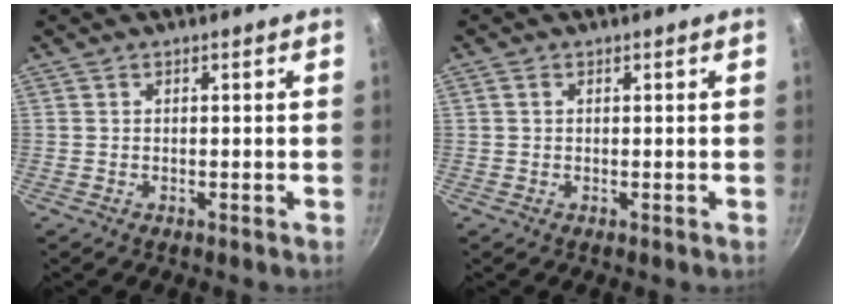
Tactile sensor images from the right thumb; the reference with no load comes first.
{"total": 0.8, "force": [0.2, 0.6, 0.4], "torque": [-0.008, 0.003, 0.004]}